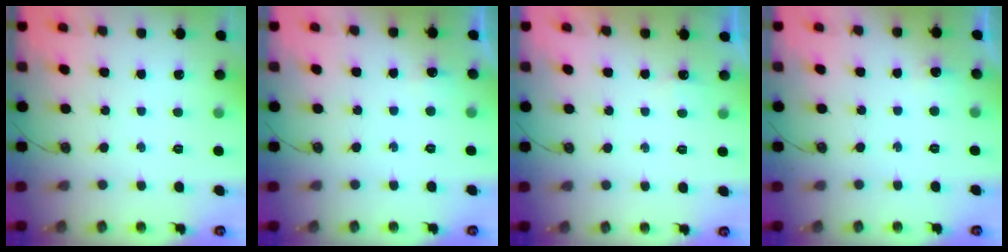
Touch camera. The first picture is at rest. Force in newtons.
{"total": 4.4, "press": 4.3, "slide": 0.9}
{"total": 3.5, "press": 3.5, "slide": 0.4}
{"total": 3.0, "press": 2.8, "slide": 1.0}